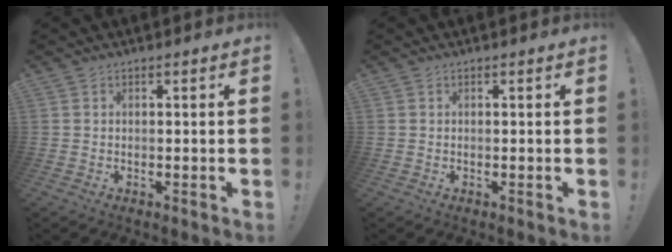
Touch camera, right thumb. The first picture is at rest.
{"total": 0.0}